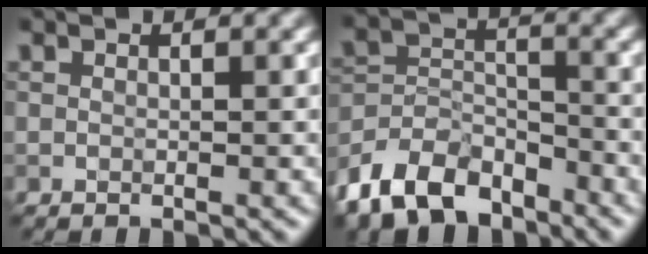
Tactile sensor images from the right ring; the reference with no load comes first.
{"total": 8.3, "force": [-6.2, 4.2, 3.4], "torque": [-0.064, -0.003, -0.129]}